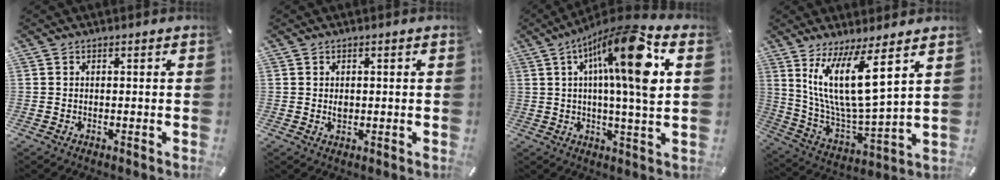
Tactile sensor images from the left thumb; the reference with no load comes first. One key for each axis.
{"total": 1.7, "fx": 0.1, "fy": 1.3, "fz": 1.1, "tx": -0.014, "ty": 0.001, "tz": -0.002}
{"total": 19.0, "fx": 6.0, "fy": 3.2, "fz": 17.7, "tx": -0.291, "ty": -0.021, "tz": 0.078}
{"total": 16.1, "fx": 8.9, "fy": 3.3, "fz": 13.0, "tx": -0.273, "ty": -0.054, "tz": 0.143}